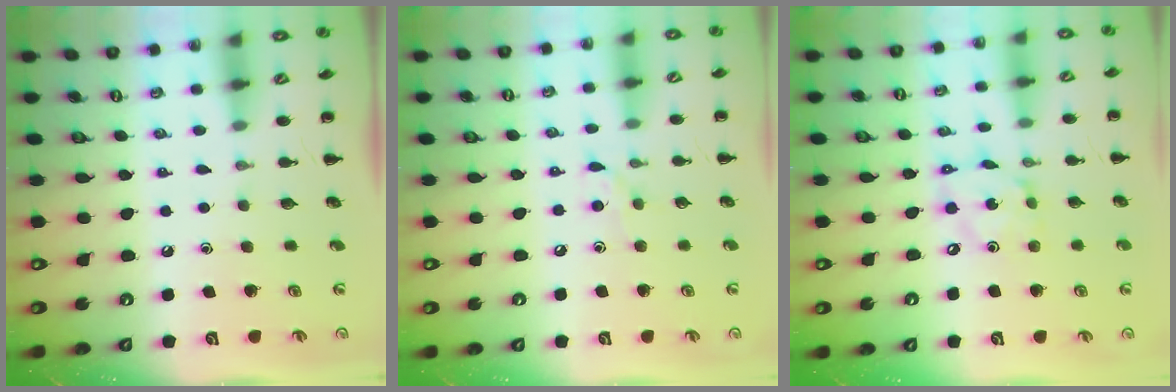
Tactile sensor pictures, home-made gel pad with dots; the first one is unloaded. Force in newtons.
{"total": 6.0, "press": 5.6, "slide": 2.1}
{"total": 6.4, "press": 6.3, "slide": 1.2}